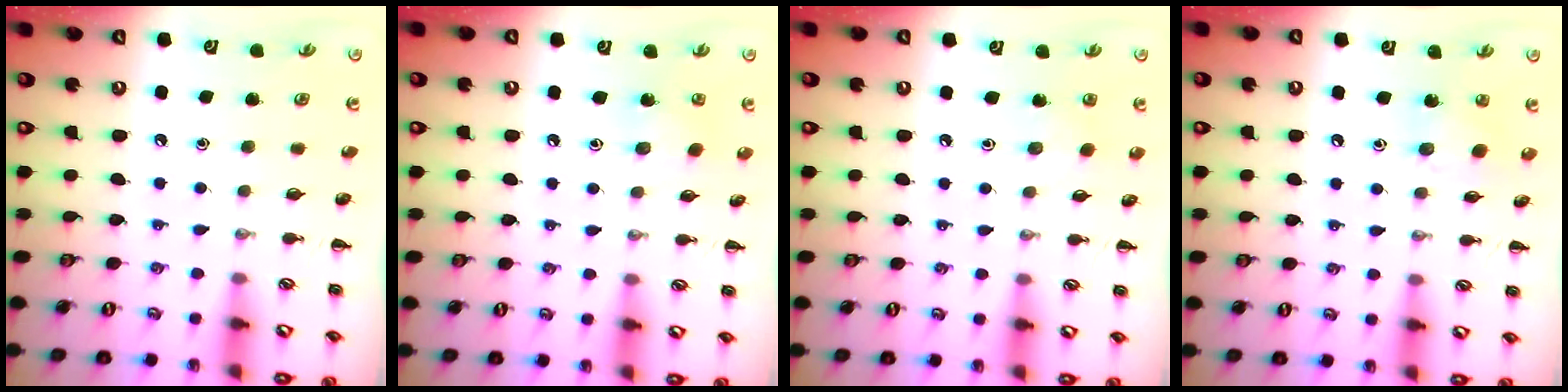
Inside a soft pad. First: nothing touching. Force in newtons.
{"total": 3.7, "press": 3.5, "slide": 1.2}
{"total": 2.6, "press": 2.5, "slide": 0.9}
{"total": 4.3, "press": 4.3, "slide": 0.5}